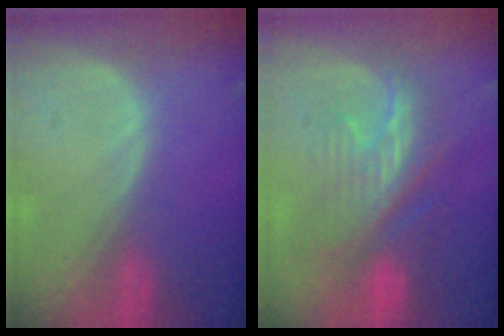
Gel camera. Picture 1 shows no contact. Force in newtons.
{"total": 8.5, "press": 8.3, "slide": 1.9}